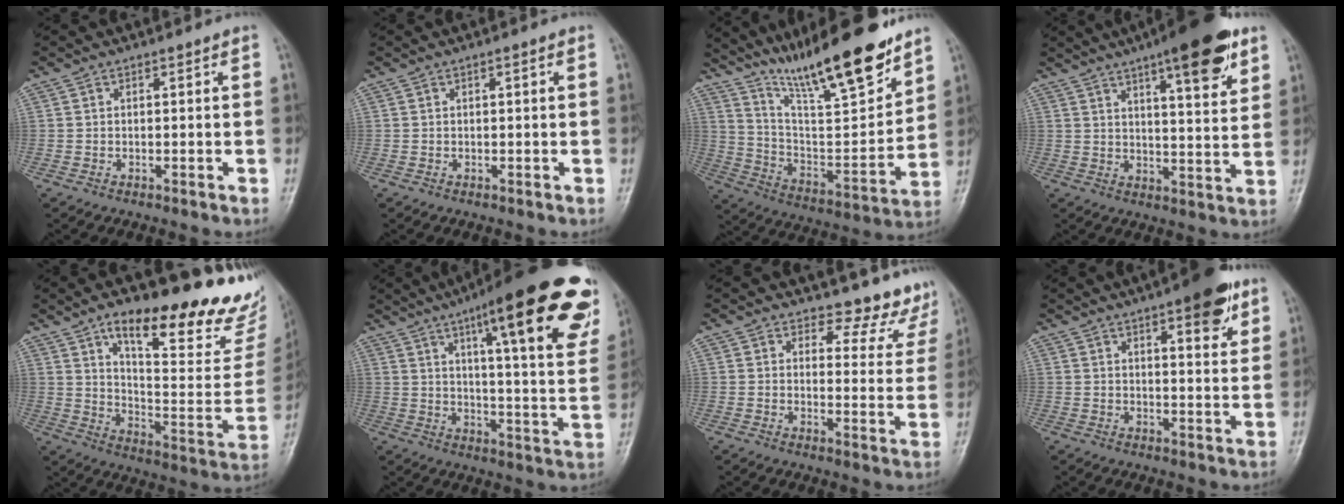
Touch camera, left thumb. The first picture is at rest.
{"total": 0.6, "force": [0.2, 0.1, 0.6], "torque": [-0.010, 0.002, 0.002]}
{"total": 22.4, "force": [17.0, 4.2, 14.0], "torque": [-0.197, -0.088, 0.294]}
{"total": 15.4, "force": [9.1, 3.8, 11.8], "torque": [-0.145, -0.038, 0.129]}
{"total": 27.8, "force": [19.1, 8.6, 18.3], "torque": [-0.210, -0.089, 0.273]}
{"total": 27.6, "force": [15.5, 5.8, 22.1], "torque": [-0.275, -0.038, 0.208]}
{"total": 9.0, "force": [8.4, 3.3, 0.5], "torque": [0.034, -0.077, 0.080]}
{"total": 10.1, "force": [5.9, 3.1, 7.6], "torque": [-0.081, -0.025, 0.075]}